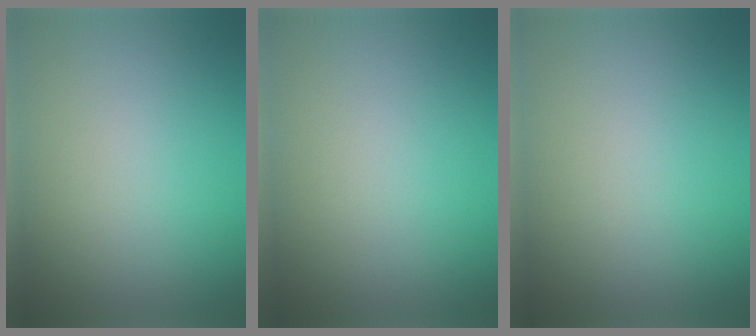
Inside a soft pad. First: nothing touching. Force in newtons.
{"total": 0.0}
{"total": 0.0}